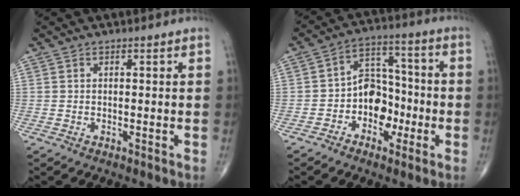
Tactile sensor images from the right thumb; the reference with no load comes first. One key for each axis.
{"total": 9.5, "fx": -2.7, "fy": 7.1, "fz": 5.7, "tx": -0.048, "ty": 0.045, "tz": -0.055}